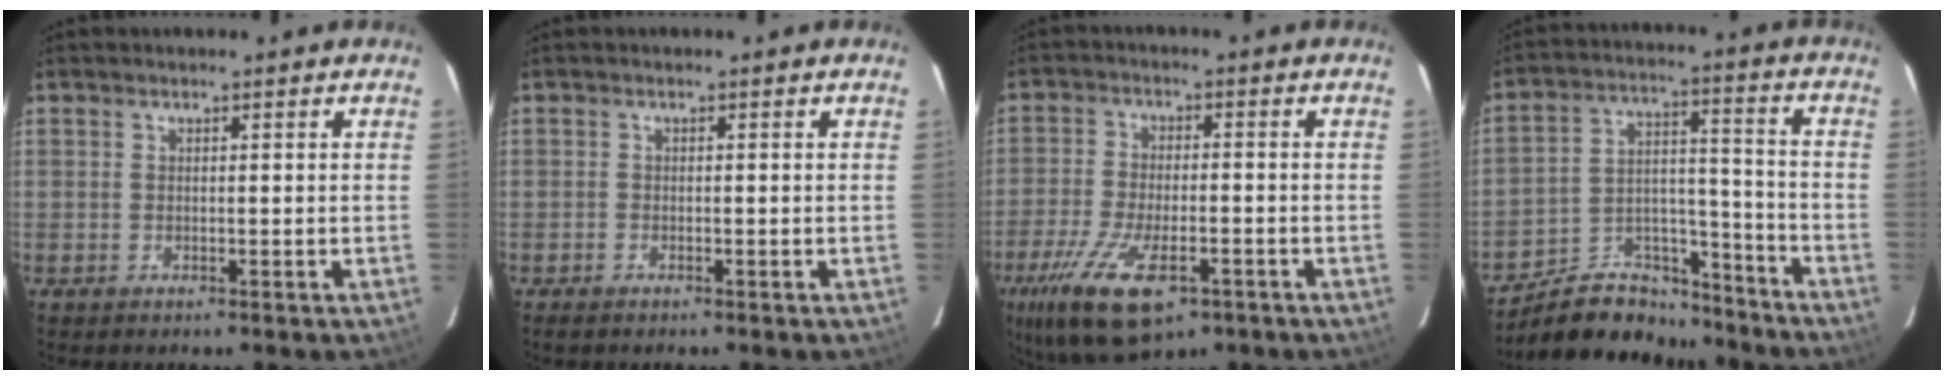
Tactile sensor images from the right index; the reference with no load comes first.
{"total": 0.6, "force": [-0.6, 0.3, 0.1], "torque": [-0.006, 0.001, -0.013]}
{"total": 16.8, "force": [-9.3, 6.9, 12.2], "torque": [-0.265, -0.049, -0.159]}
{"total": 16.0, "force": [-13.6, 6.9, 5.1], "torque": [-0.100, 0.048, -0.208]}